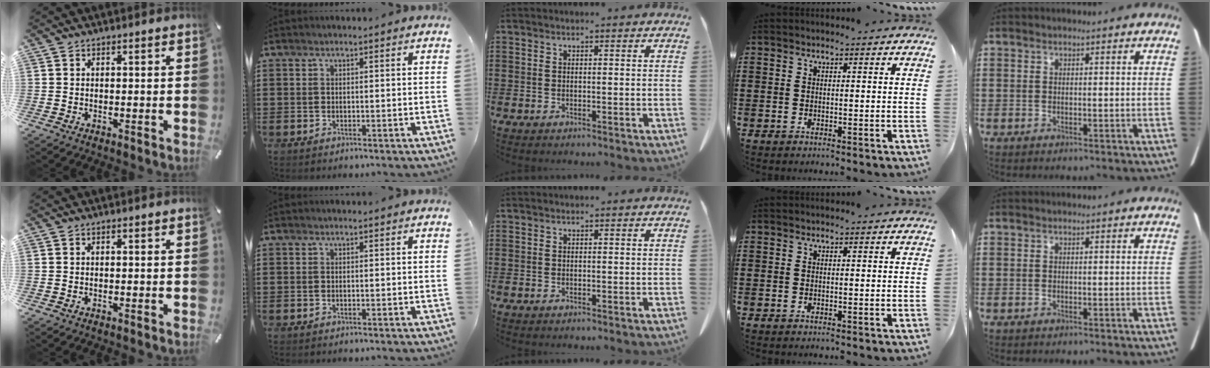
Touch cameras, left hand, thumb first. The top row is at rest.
{}